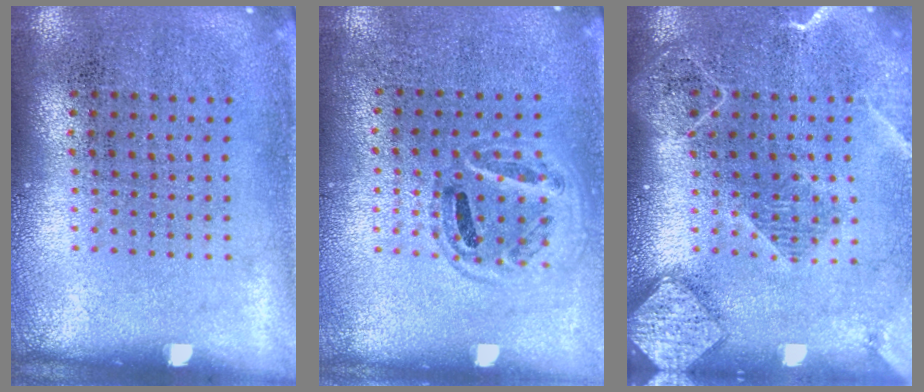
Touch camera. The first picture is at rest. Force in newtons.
{"total": 1.0, "press": 0.9, "slide": 0.4}
{"total": 2.1, "press": 1.9, "slide": 1.0}